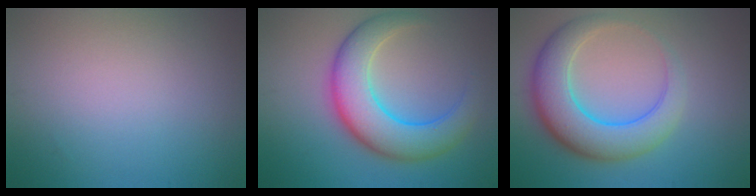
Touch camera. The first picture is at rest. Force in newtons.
{"total": 7.2, "press": 7.2, "slide": 0.3}
{"total": 6.8, "press": 6.8, "slide": 0.2}